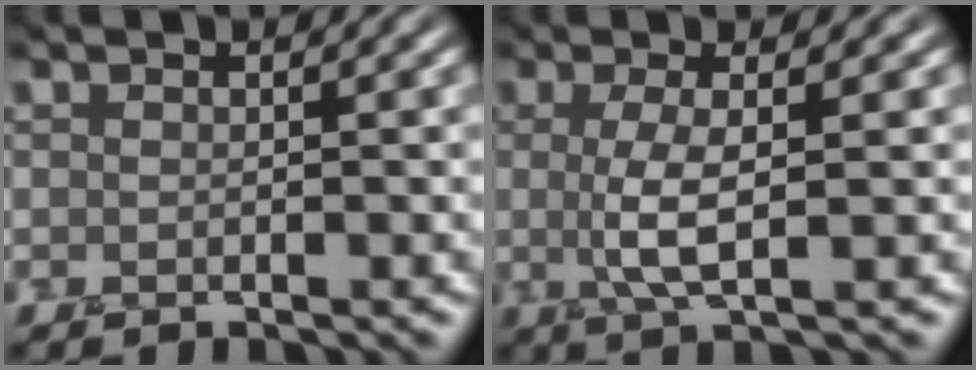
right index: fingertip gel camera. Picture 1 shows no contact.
{"total": 3.4, "force": [0.0, 0.8, 3.3], "torque": [-0.070, -0.002, 0.000]}